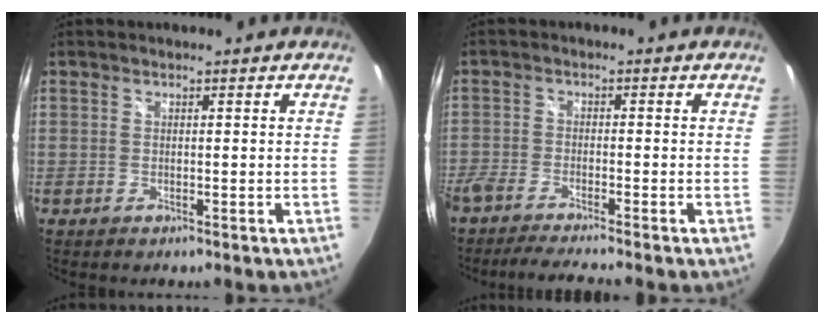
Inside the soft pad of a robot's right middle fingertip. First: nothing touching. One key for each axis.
{"total": 6.6, "fx": -5.9, "fy": -0.1, "fz": 2.9, "tx": -0.081, "ty": -0.018, "tz": -0.106}